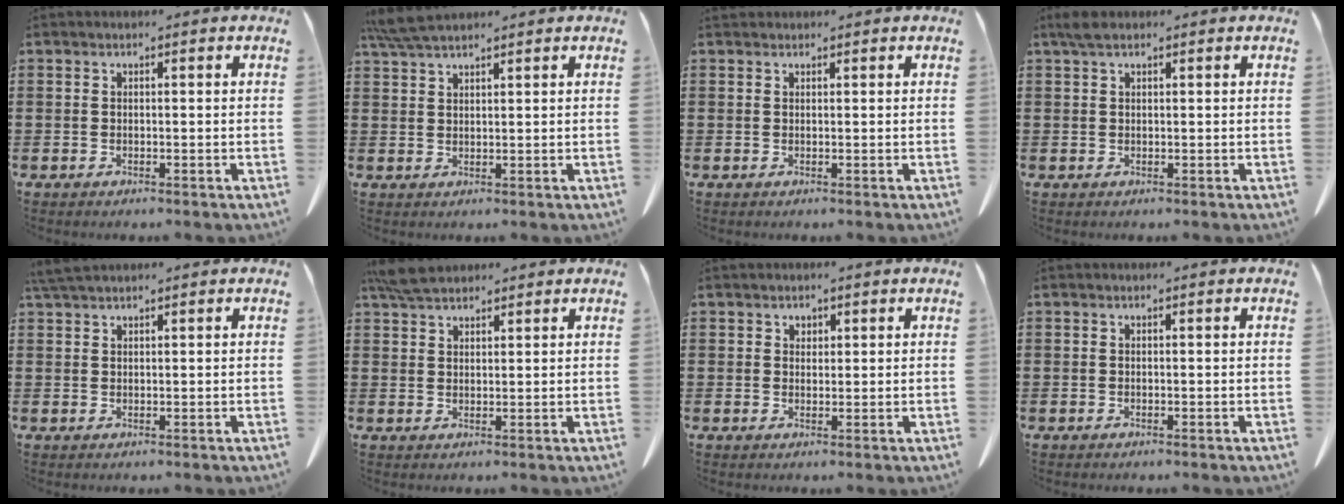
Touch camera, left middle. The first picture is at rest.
{"total": 4.8, "force": [3.9, 0.7, 2.6], "torque": [-0.061, -0.003, 0.075]}
{"total": 0.7, "force": [0.6, 0.2, 0.0], "torque": [-0.003, -0.001, 0.014]}
{"total": 1.7, "force": [1.1, 0.7, 1.0], "torque": [-0.024, 0.004, 0.020]}
{"total": 2.5, "force": [2.1, 0.3, 1.4], "torque": [-0.033, 0.002, 0.041]}
{"total": 4.8, "force": [4.1, 1.3, 2.1], "torque": [-0.052, -0.002, 0.078]}
{"total": 1.3, "force": [1.1, 0.8, 0.3], "torque": [0.000, -0.002, 0.019]}
{"total": 0.0}